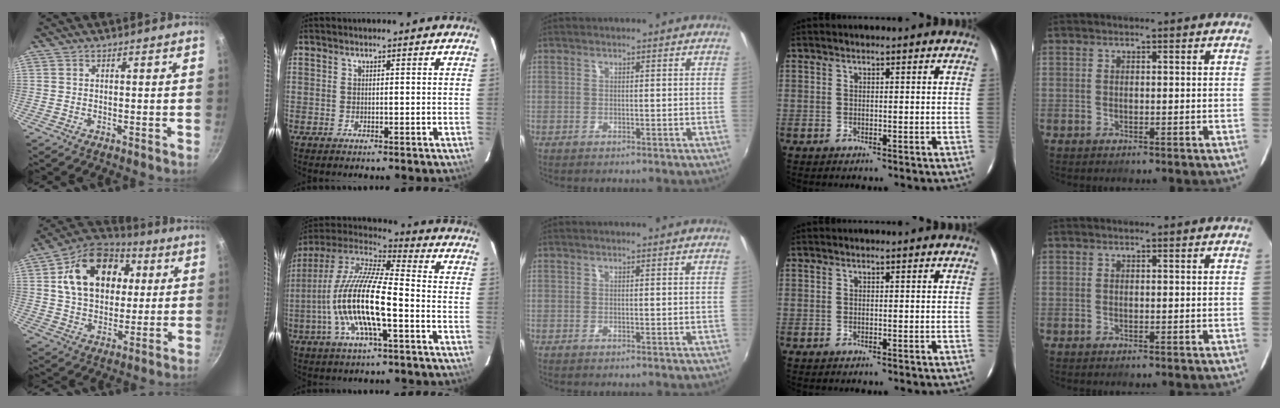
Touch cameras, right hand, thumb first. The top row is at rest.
{"thumb": {"total": 20.4, "force": [4.9, 14.6, 13.4], "torque": [-0.194, 0.014, 0.072]}, "index": {"total": 17.8, "force": [-4.9, 4.2, 16.5], "torque": [-0.317, -0.013, -0.100]}}